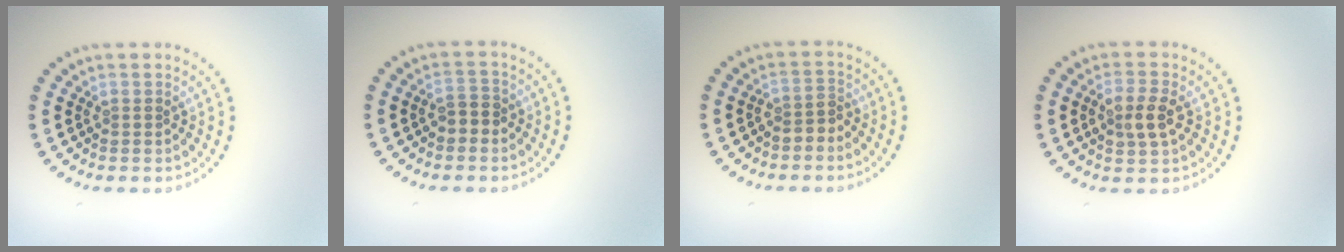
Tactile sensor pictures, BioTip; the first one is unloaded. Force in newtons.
{"total": 1.8, "press": 1.7, "slide": 0.5}
{"total": 1.5, "press": 1.3, "slide": 0.8}
{"total": 2.7, "press": 2.7, "slide": 0.4}